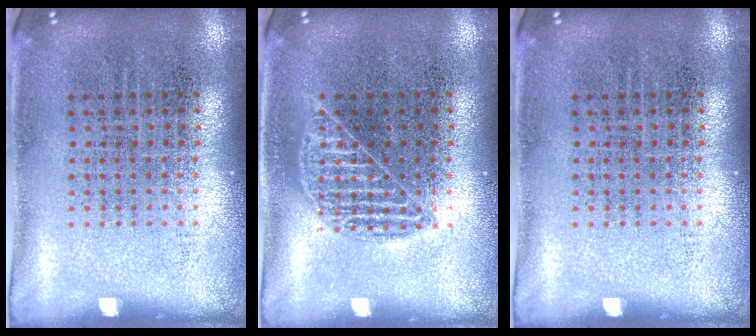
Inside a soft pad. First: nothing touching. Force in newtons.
{"total": 1.5, "press": 1.5, "slide": 0.3}
{"total": 0.0}